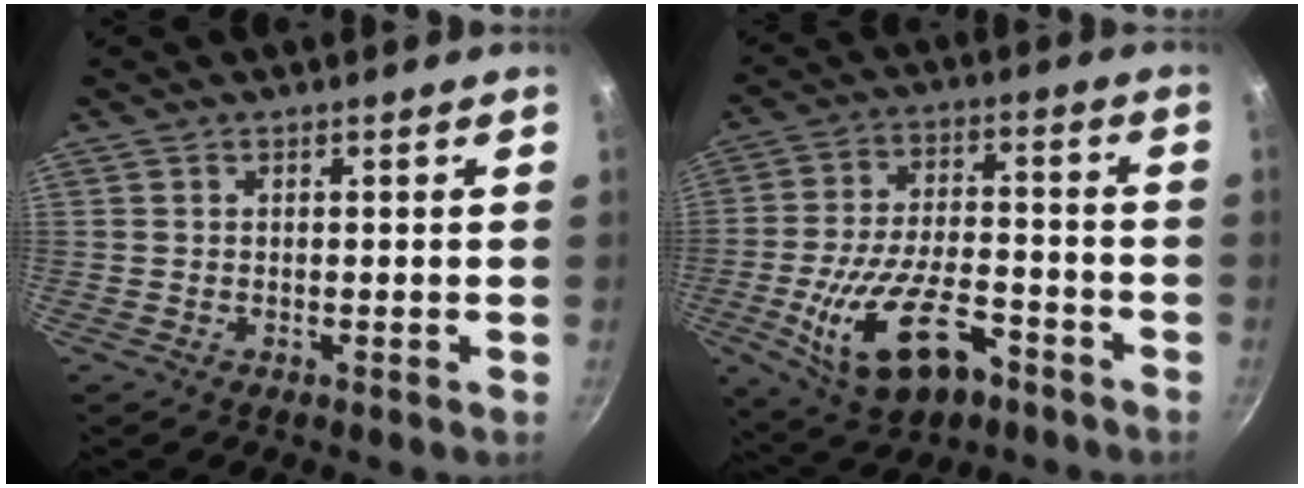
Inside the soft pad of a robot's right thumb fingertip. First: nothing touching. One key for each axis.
{"total": 16.9, "fx": -7.4, "fy": 8.6, "fz": 12.6, "tx": -0.219, "ty": 0.033, "tz": -0.123}